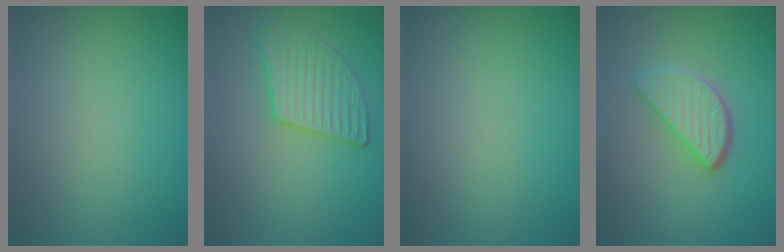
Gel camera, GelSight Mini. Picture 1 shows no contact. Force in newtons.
{"total": 3.0, "press": 2.9, "slide": 0.7}
{"total": 0.0}
{"total": 3.5, "press": 2.9, "slide": 2.0}